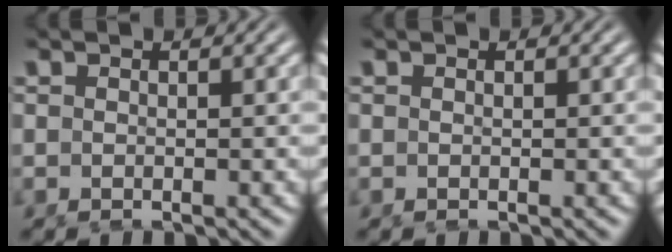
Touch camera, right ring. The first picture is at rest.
{"total": 0.0}